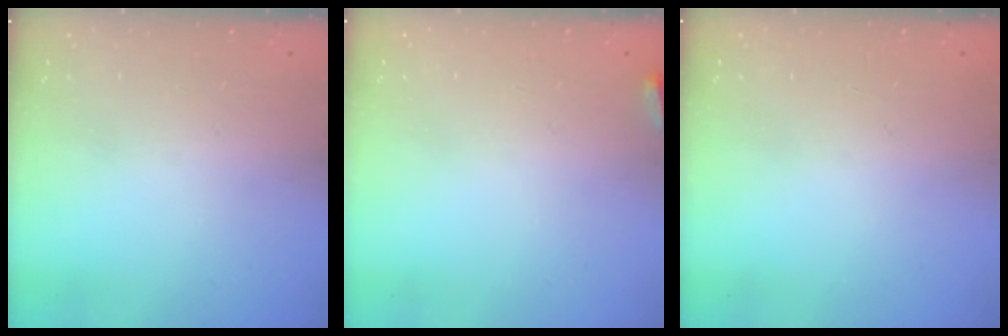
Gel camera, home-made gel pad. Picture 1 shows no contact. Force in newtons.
{"total": 2.7, "press": 2.6, "slide": 0.9}
{"total": 0.0}